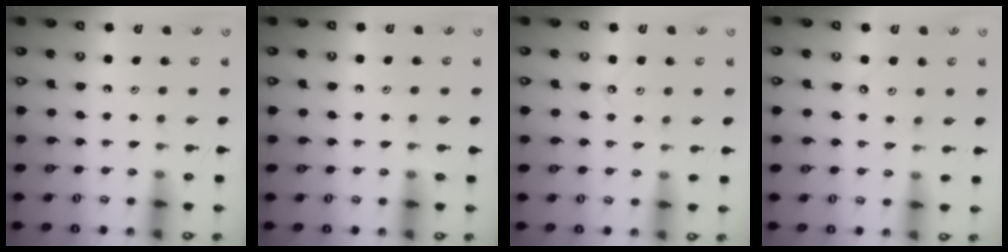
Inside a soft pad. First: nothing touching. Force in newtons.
{"total": 2.8, "press": 2.8, "slide": 0.3}
{"total": 3.2, "press": 3.2, "slide": 0.5}
{"total": 2.8, "press": 2.8, "slide": 0.5}